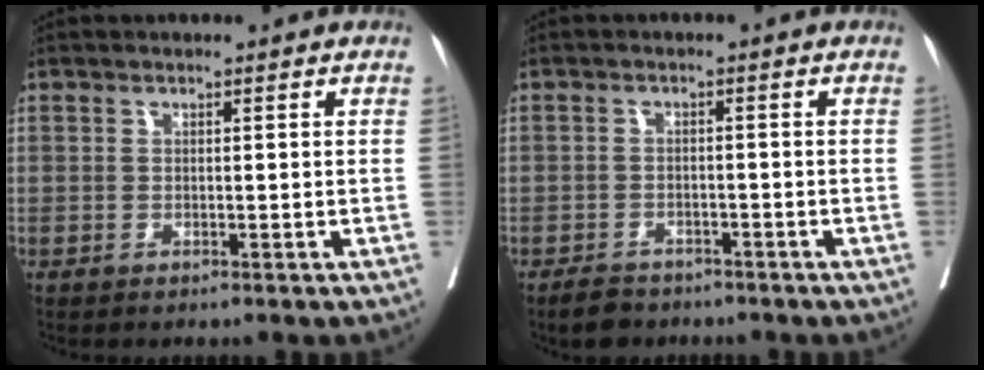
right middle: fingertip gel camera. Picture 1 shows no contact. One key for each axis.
{"total": 3.7, "fx": -3.1, "fy": 1.8, "fz": 1.0, "tx": -0.022, "ty": 0.000, "tz": -0.050}